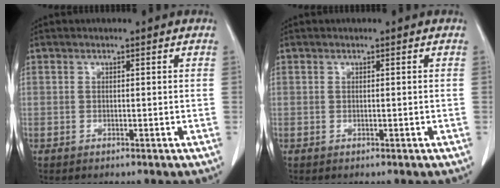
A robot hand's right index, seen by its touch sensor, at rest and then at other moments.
{"total": 0.0}